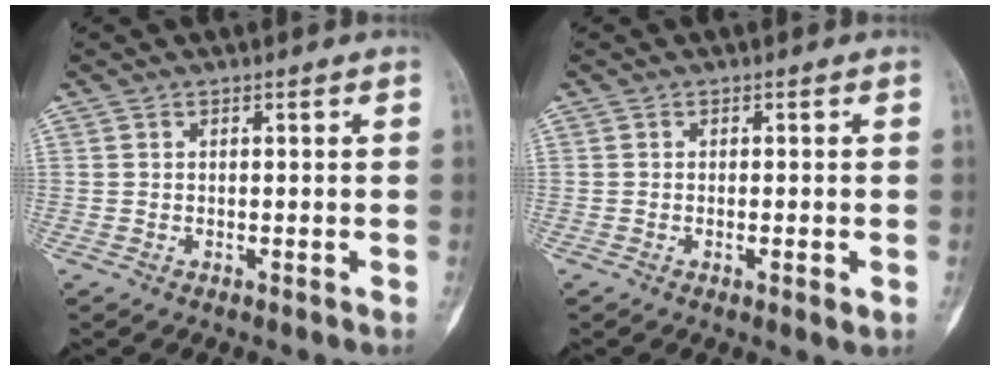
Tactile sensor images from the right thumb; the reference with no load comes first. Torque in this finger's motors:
{"motor_torque": [-0.30, 0.04, -0.10, 0.00, -0.02]}